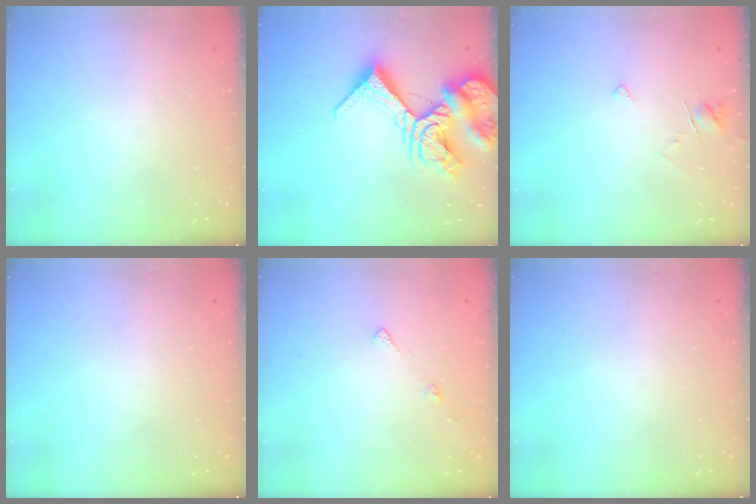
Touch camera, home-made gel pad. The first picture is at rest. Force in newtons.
{"total": 18.1, "press": 18.0, "slide": 1.9}
{"total": 3.6, "press": 3.6, "slide": 0.3}
{"total": 0.0}
{"total": 5.5, "press": 5.5, "slide": 0.7}
{"total": 0.0}